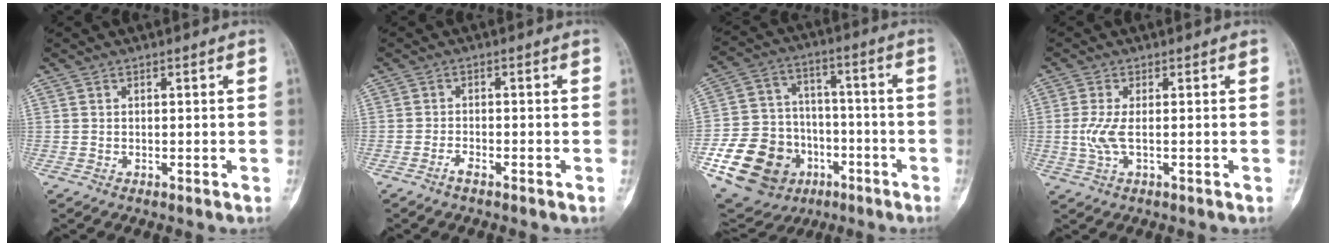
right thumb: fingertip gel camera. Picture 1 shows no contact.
{"total": 1.7, "force": [-1.3, 0.4, 1.0], "torque": [-0.023, 0.007, -0.027]}
{"total": 21.6, "force": [-8.5, 17.1, 10.0], "torque": [-0.179, 0.078, -0.129]}
{"total": 4.1, "force": [-0.2, 1.3, 3.9], "torque": [-0.109, -0.006, -0.005]}